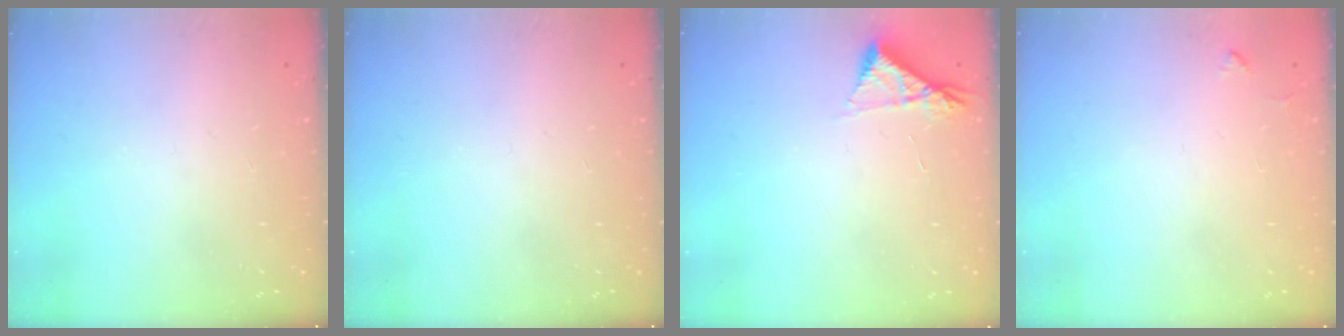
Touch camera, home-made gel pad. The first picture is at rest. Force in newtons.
{"total": 0.0}
{"total": 5.0, "press": 5.0, "slide": 0.8}
{"total": 3.5, "press": 3.5, "slide": 0.5}